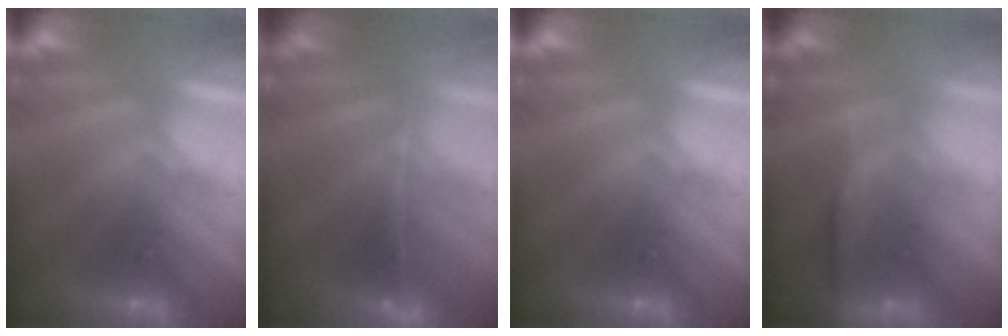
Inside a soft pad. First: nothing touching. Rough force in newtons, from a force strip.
{"total": 1.2}
{"total": 0.0}
{"total": 8.1}